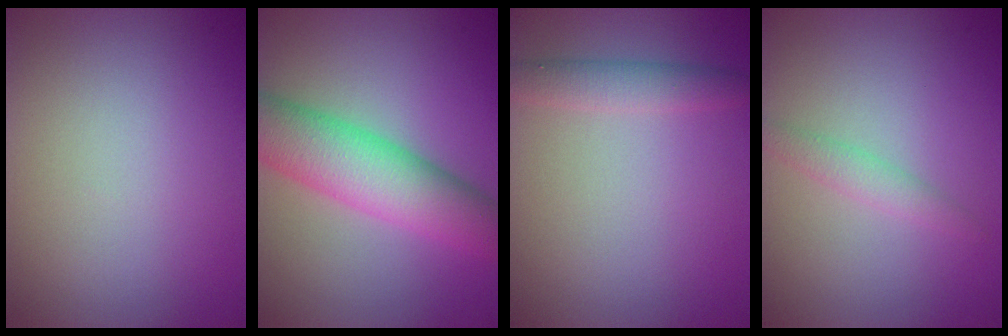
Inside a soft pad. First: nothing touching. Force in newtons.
{"total": 7.6, "press": 7.6, "slide": 0.3}
{"total": 2.1, "press": 2.1, "slide": 0.1}
{"total": 1.6, "press": 1.6, "slide": 0.0}